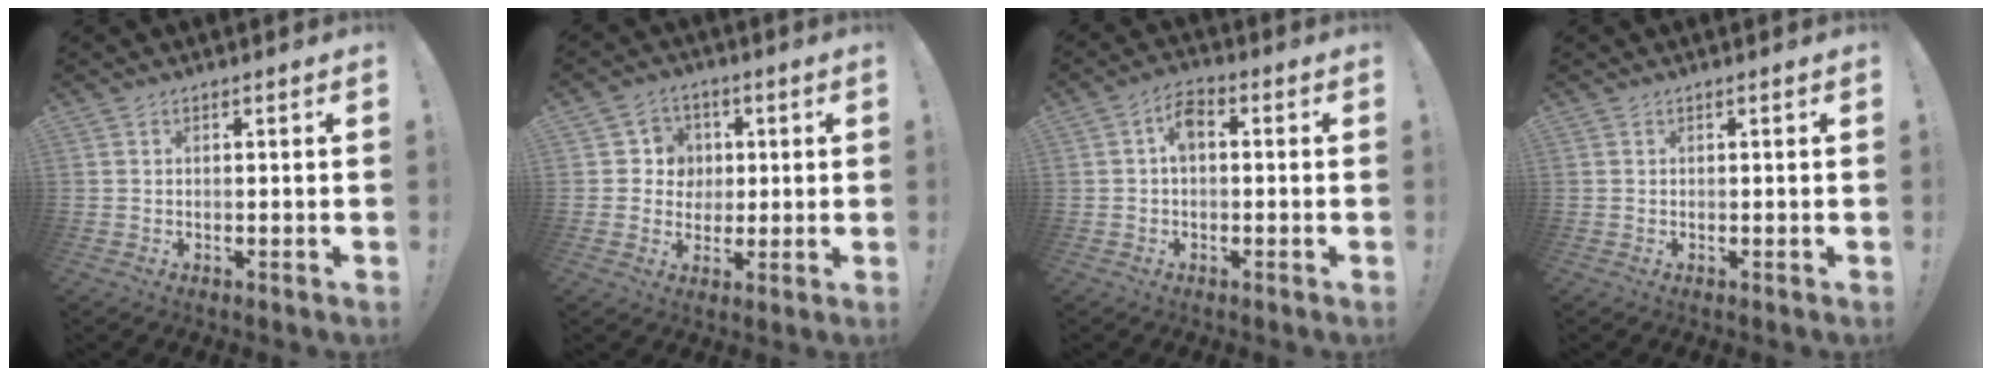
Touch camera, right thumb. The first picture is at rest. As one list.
[{"total": 7.2, "force": [0.4, 7.1, 1.1], "torque": [-0.009, -0.002, 0.012]}, {"total": 4.9, "force": [0.3, 2.9, 3.9], "torque": [-0.068, 0.010, 0.007]}, {"total": 0.0}]